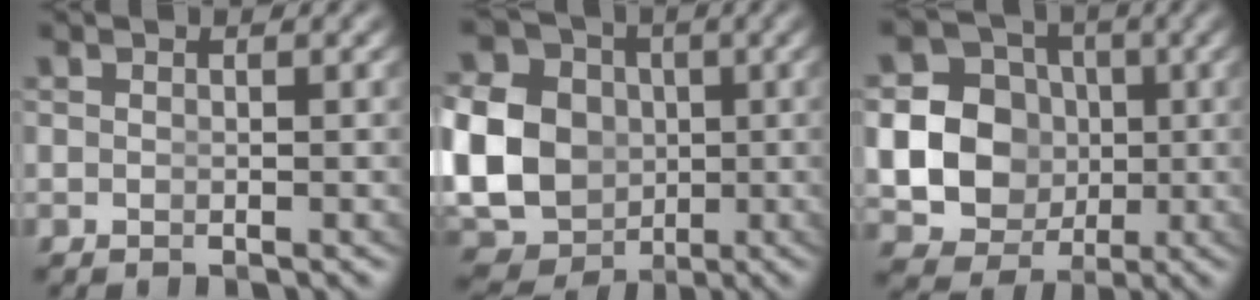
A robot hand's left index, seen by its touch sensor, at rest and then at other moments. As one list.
[{"total": 17.9, "force": [-1.1, 16.4, 7.3], "torque": [-0.180, -0.053, -0.021]}, {"total": 17.9, "force": [-0.8, 16.5, 6.9], "torque": [-0.177, -0.059, -0.016]}]